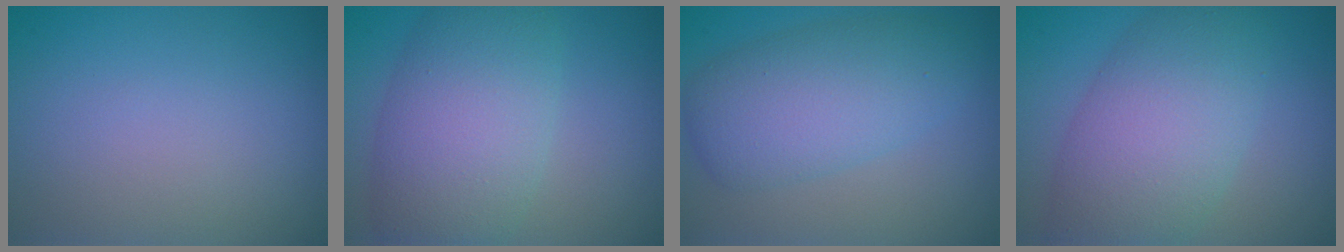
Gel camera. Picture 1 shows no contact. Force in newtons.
{"total": 8.1, "press": 8.1, "slide": 0.5}
{"total": 6.5, "press": 6.5, "slide": 0.1}
{"total": 8.2, "press": 8.2, "slide": 0.3}